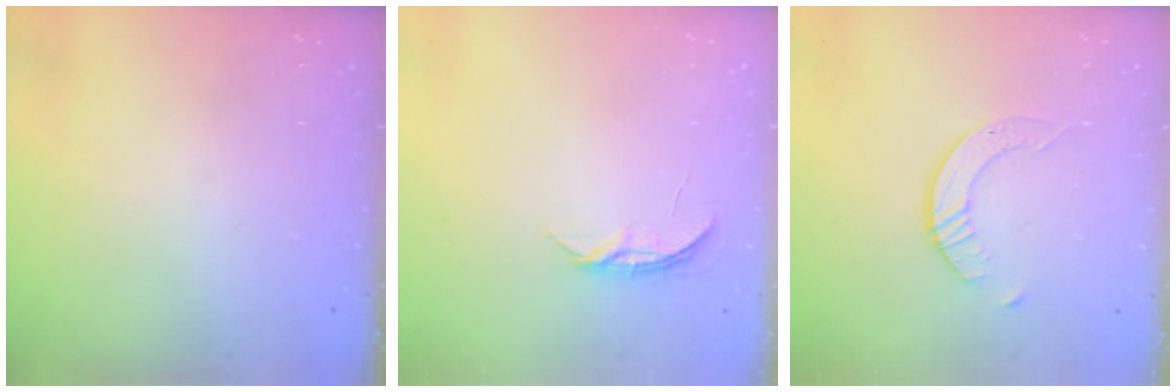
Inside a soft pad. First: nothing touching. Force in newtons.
{"total": 3.7, "press": 3.7, "slide": 0.4}
{"total": 2.5, "press": 2.5, "slide": 0.3}